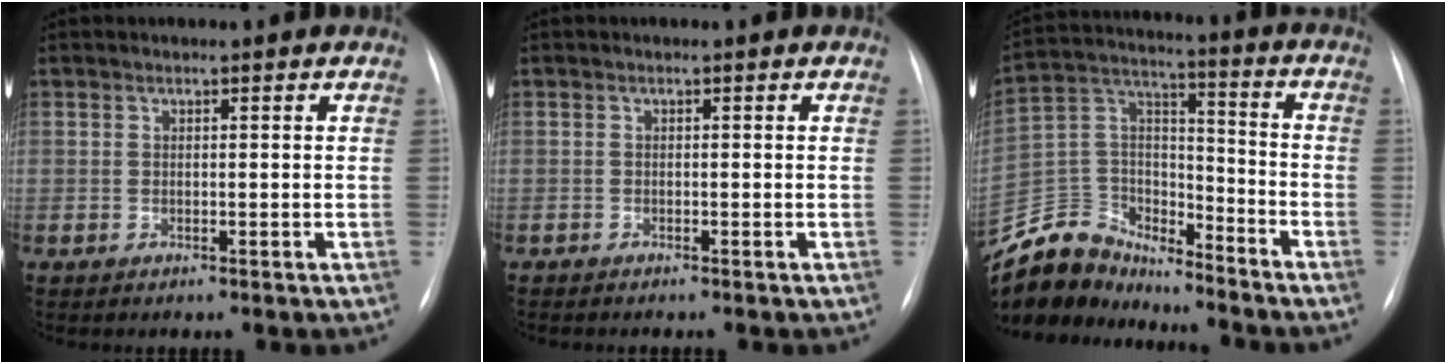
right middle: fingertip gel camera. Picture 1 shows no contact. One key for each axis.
{"total": 0.8, "fx": -0.7, "fy": 0.0, "fz": 0.4, "tx": -0.010, "ty": -0.004, "tz": -0.010}
{"total": 15.0, "fx": -14.1, "fy": 4.7, "fz": 1.8, "tx": -0.036, "ty": 0.054, "tz": -0.257}